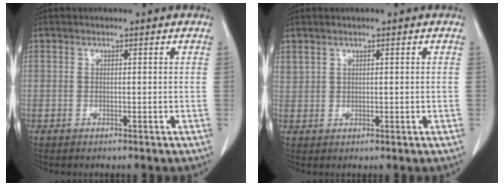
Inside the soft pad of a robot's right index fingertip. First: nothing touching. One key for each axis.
{"total": 1.2, "fx": 1.0, "fy": 0.6, "fz": 0.2, "tx": -0.004, "ty": 0.011, "tz": 0.025}